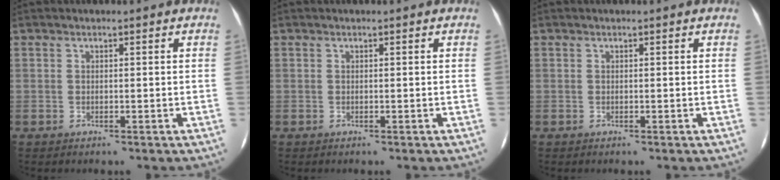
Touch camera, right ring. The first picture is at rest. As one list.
[{"total": 0.0}, {"total": 0.0}]